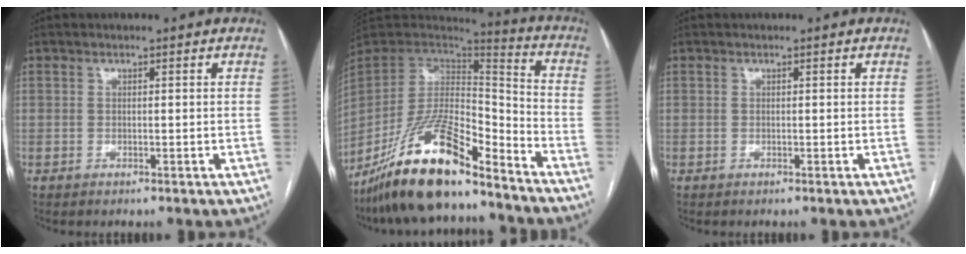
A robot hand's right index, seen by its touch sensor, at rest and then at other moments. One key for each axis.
{"total": 19.8, "fx": -14.7, "fy": 4.9, "fz": 12.2, "tx": -0.249, "ty": -0.005, "tz": -0.268}
{"total": 0.0}